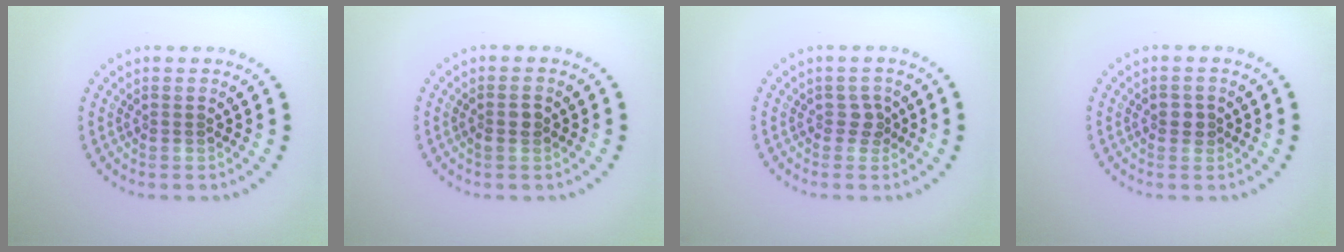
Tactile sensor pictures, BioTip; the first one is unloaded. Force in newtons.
{"total": 1.1, "press": 1.0, "slide": 0.4}
{"total": 1.3, "press": 1.0, "slide": 0.7}
{"total": 1.2, "press": 1.1, "slide": 0.4}